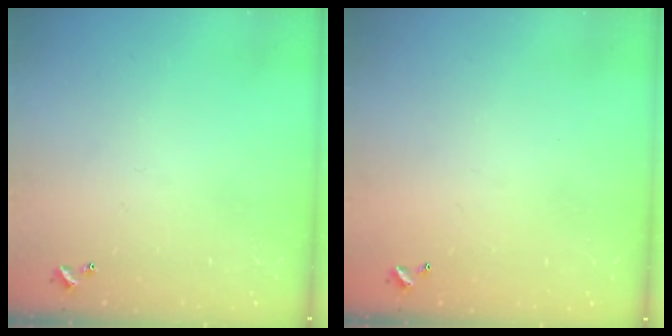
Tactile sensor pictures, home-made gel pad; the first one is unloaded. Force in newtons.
{"total": 2.9, "press": 2.9, "slide": 0.1}